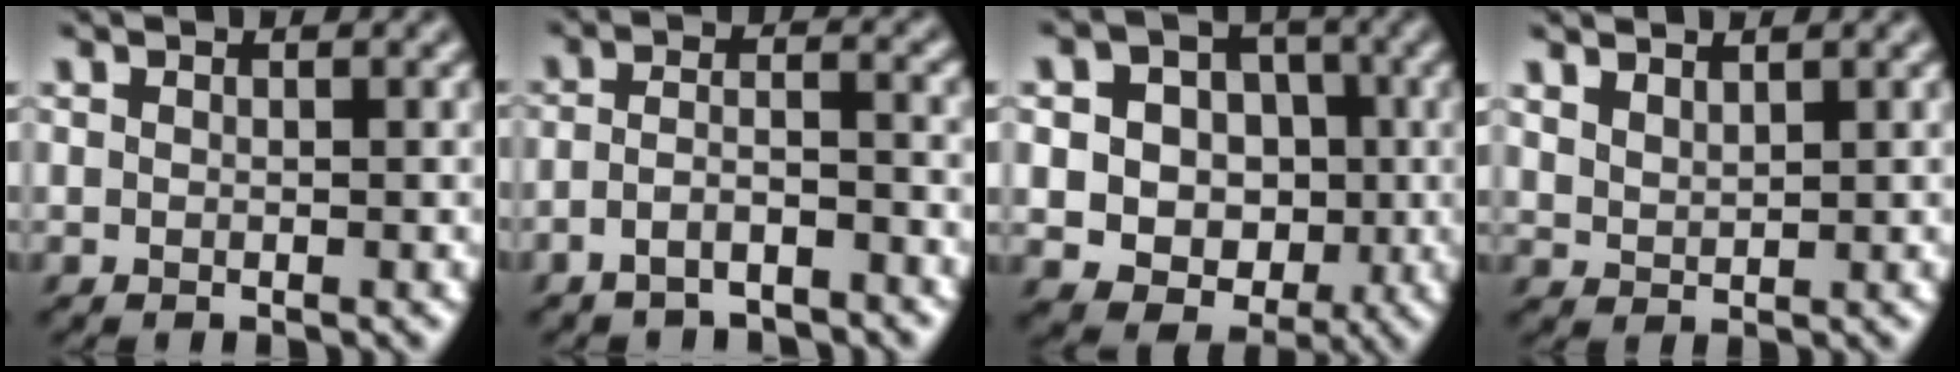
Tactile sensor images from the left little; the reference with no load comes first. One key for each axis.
{"total": 3.0, "fx": -2.3, "fy": 0.7, "fz": 1.8, "tx": -0.037, "ty": 0.004, "tz": -0.050}
{"total": 10.5, "fx": -0.7, "fy": 9.6, "fz": 4.3, "tx": -0.090, "ty": 0.046, "tz": -0.040}
{"total": 1.6, "fx": 1.2, "fy": 0.6, "fz": 0.8, "tx": -0.022, "ty": 0.001, "tz": 0.027}